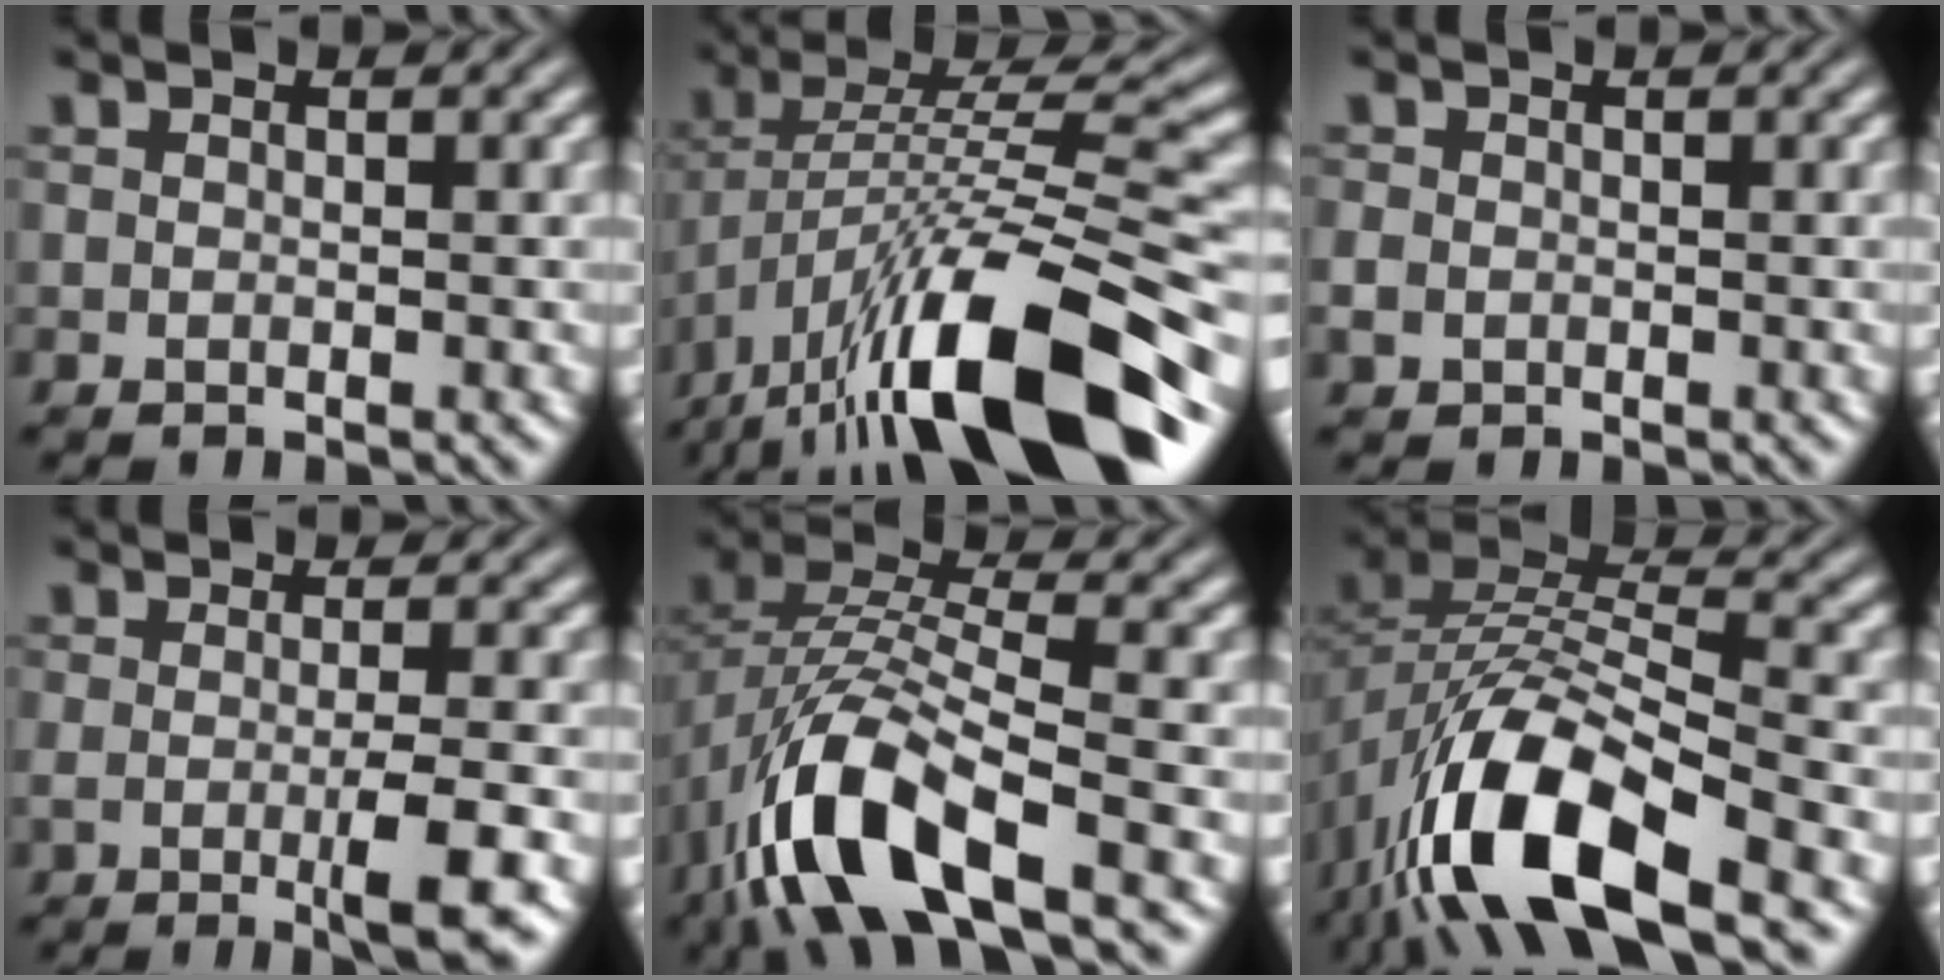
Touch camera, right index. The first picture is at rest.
{"total": 10.7, "force": [-3.4, 3.4, 9.5], "torque": [-0.163, -0.016, -0.042]}
{"total": 0.7, "force": [-0.5, 0.4, 0.3], "torque": [-0.011, -0.007, -0.003]}
{"total": 4.1, "force": [-1.4, 0.2, 3.8], "torque": [-0.053, -0.007, -0.020]}
{"total": 10.0, "force": [-2.2, 5.1, 8.3], "torque": [-0.175, -0.027, -0.023]}
{"total": 11.3, "force": [-3.0, 6.0, 9.1], "torque": [-0.184, -0.036, -0.037]}